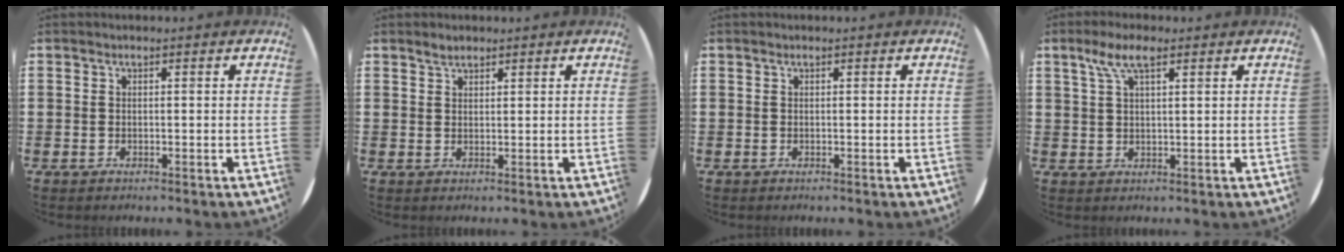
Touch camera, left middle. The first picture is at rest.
{"total": 1.6, "force": [1.5, 0.6, 0.3], "torque": [0.000, 0.000, 0.026]}
{"total": 0.0}
{"total": 4.9, "force": [2.8, 1.5, 3.7], "torque": [-0.078, 0.010, 0.048]}